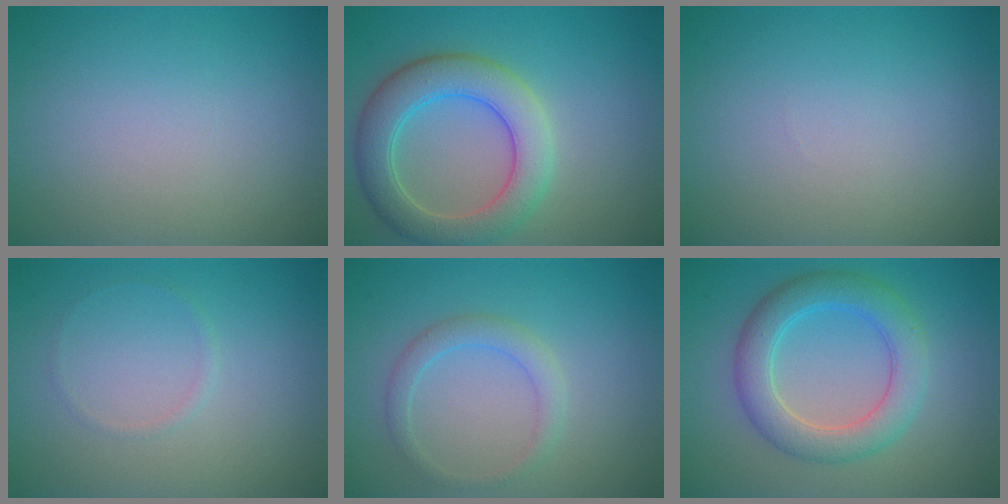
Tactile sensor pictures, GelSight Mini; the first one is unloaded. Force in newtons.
{"total": 6.0, "press": 6.0, "slide": 0.7}
{"total": 0.0}
{"total": 0.6, "press": 0.6, "slide": 0.0}
{"total": 2.0, "press": 2.0, "slide": 0.3}
{"total": 5.0, "press": 5.0, "slide": 0.3}